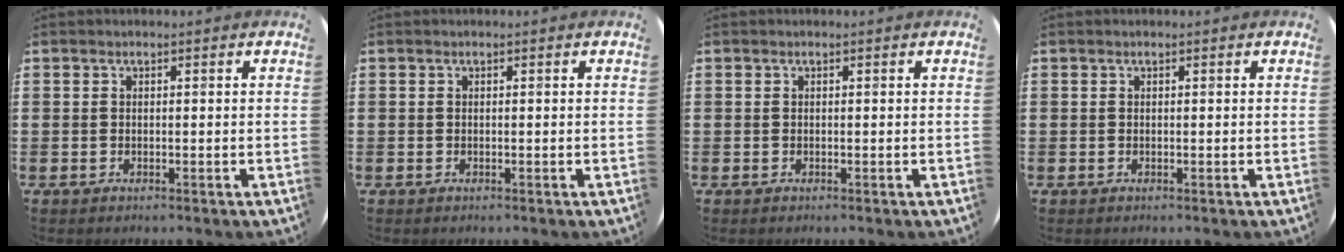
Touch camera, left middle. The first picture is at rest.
{"total": 0.0}
{"total": 0.0}
{"total": 0.0}